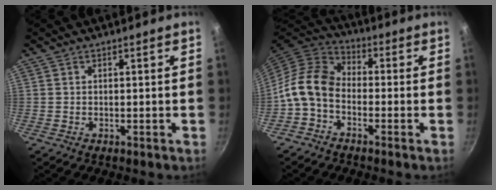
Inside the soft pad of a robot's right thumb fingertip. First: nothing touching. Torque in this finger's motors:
{"motor_torque": [0.35, 1.66, 0.87, -0.75, 0.27]}